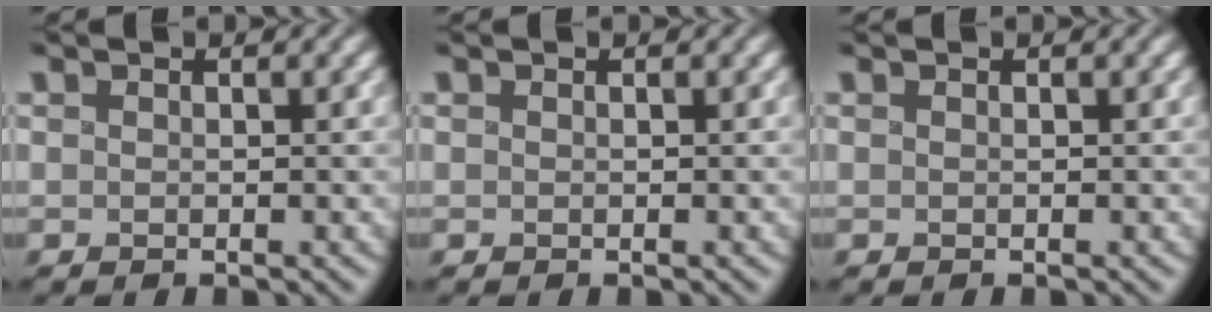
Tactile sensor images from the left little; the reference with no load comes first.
{"total": 0.0}
{"total": 0.0}